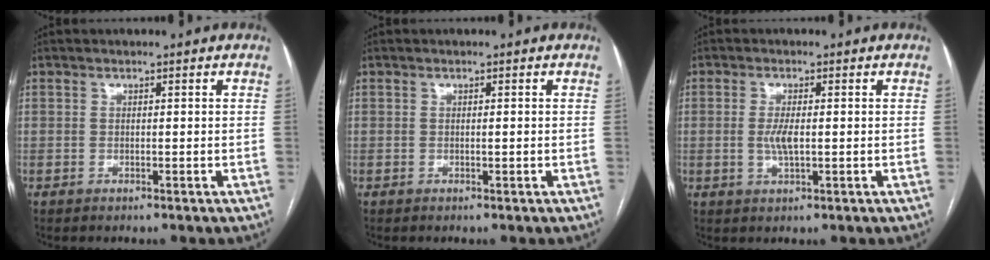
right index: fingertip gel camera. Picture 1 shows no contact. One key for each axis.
{"total": 0.0}
{"total": 3.2, "fx": -0.1, "fy": 0.8, "fz": 3.1, "tx": -0.066, "ty": -0.004, "tz": -0.001}